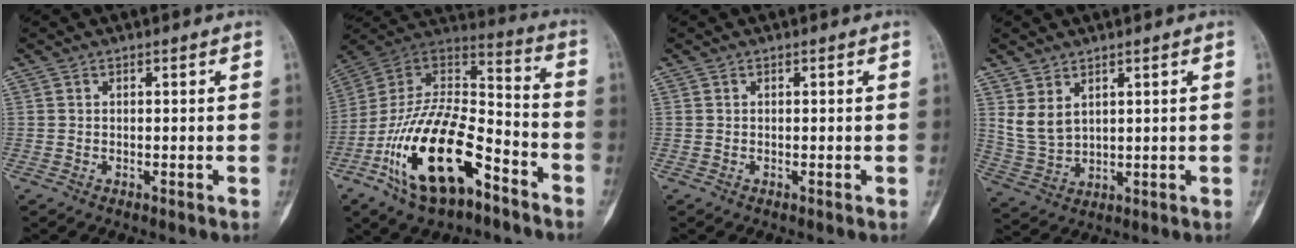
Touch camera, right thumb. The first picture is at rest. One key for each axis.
{"total": 24.0, "fx": -11.8, "fy": 11.1, "fz": 17.8, "tx": -0.347, "ty": 0.069, "tz": -0.209}
{"total": 0.0}
{"total": 5.8, "fx": 2.8, "fy": 3.4, "fz": 3.7, "tx": -0.068, "ty": -0.016, "tz": 0.071}